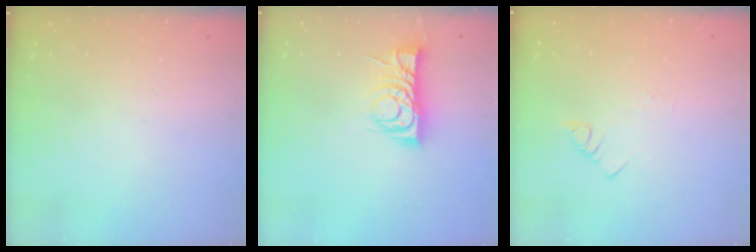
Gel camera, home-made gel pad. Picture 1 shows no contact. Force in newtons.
{"total": 9.5, "press": 9.5, "slide": 0.6}
{"total": 2.6, "press": 2.6, "slide": 0.3}